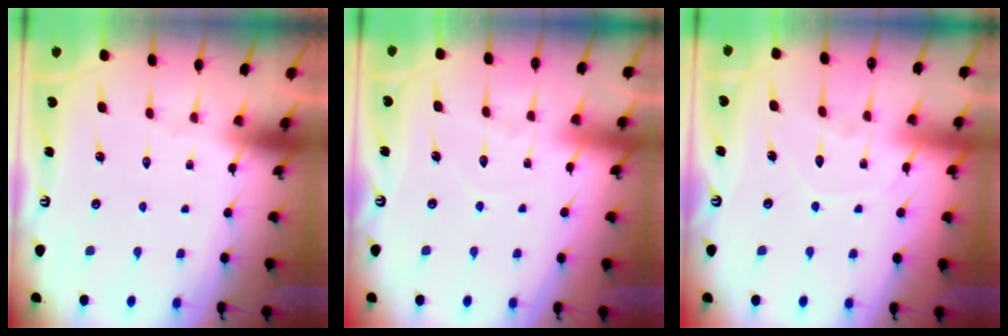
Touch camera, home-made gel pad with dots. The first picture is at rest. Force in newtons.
{"total": 4.8, "press": 4.8, "slide": 0.5}
{"total": 6.8, "press": 6.8, "slide": 0.7}